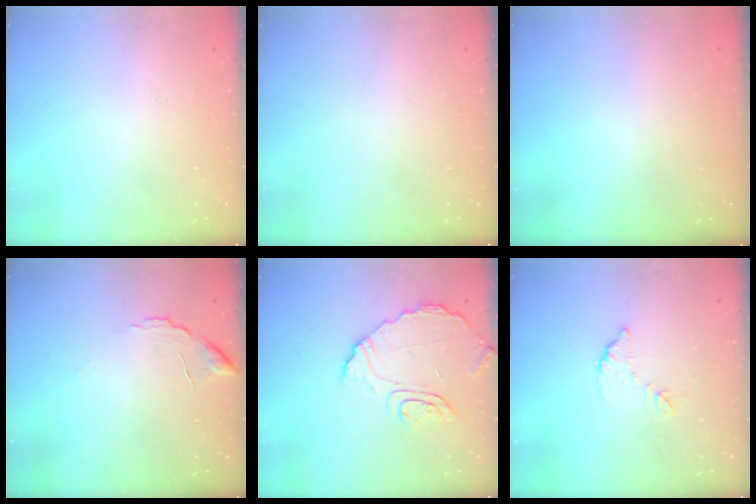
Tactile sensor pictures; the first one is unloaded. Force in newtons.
{"total": 0.0}
{"total": 2.9, "press": 2.9, "slide": 0.1}
{"total": 7.1, "press": 7.1, "slide": 0.5}
{"total": 9.0, "press": 9.0, "slide": 1.1}
{"total": 8.0, "press": 8.0, "slide": 0.4}